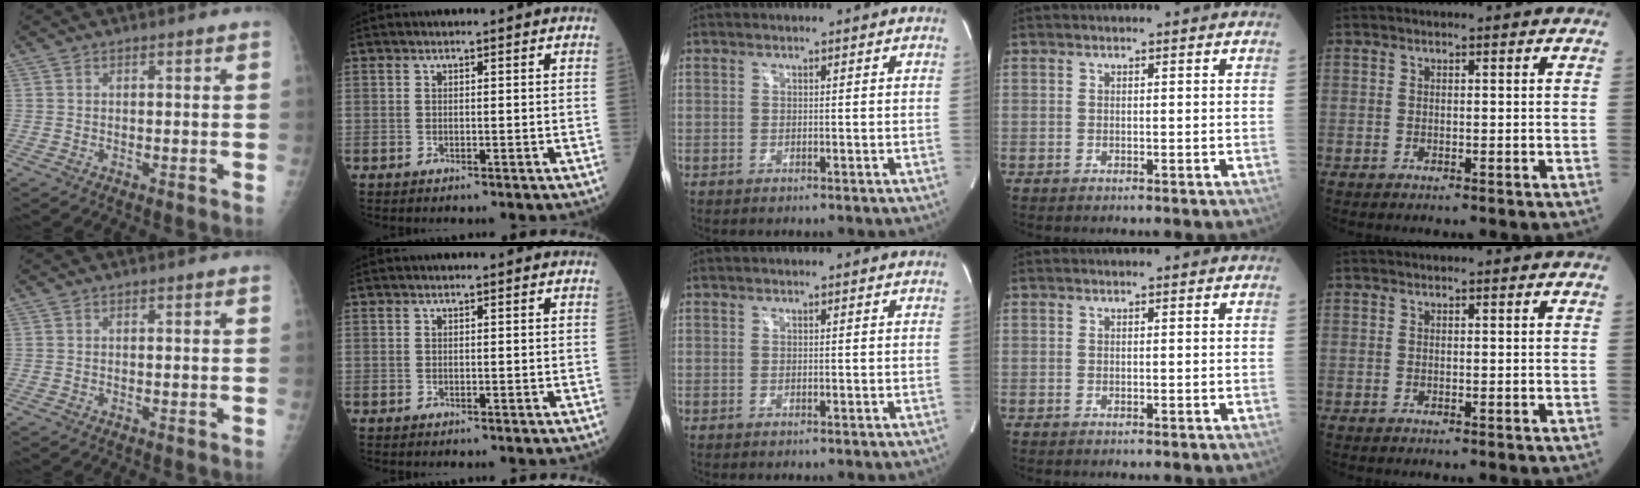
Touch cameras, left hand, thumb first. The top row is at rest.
{}